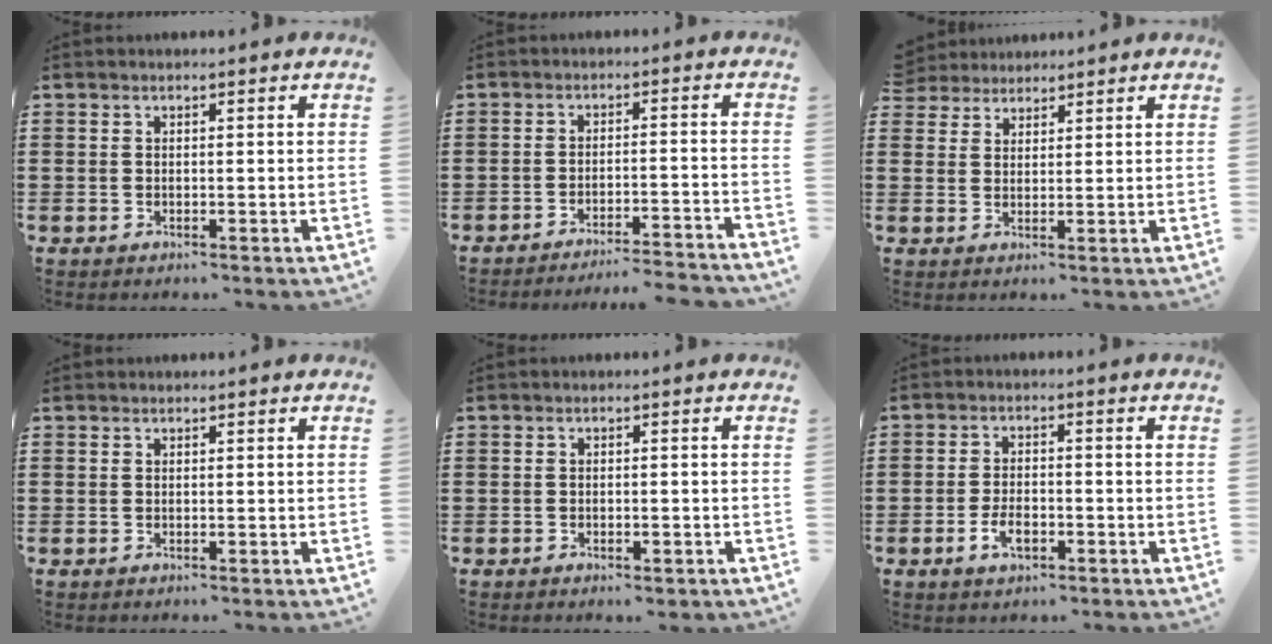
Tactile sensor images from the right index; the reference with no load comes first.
{"total": 3.9, "force": [-3.8, -0.6, 0.8], "torque": [-0.017, -0.010, -0.079]}
{"total": 2.5, "force": [2.3, 0.8, -0.4], "torque": [-0.001, 0.004, 0.046]}
{"total": 0.0}
{"total": 0.9, "force": [-0.8, 0.2, 0.5], "torque": [-0.012, -0.006, -0.014]}
{"total": 3.8, "force": [-1.6, 1.9, 2.8], "torque": [-0.057, 0.001, -0.031]}